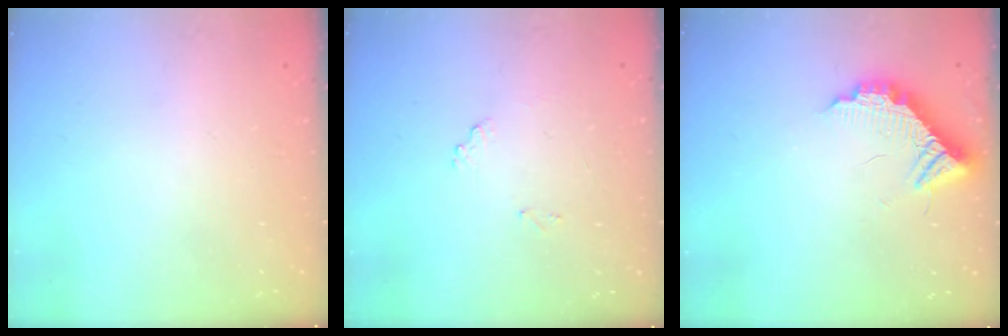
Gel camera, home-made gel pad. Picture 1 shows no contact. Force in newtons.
{"total": 7.2, "press": 7.1, "slide": 0.4}
{"total": 11.3, "press": 11.3, "slide": 0.5}